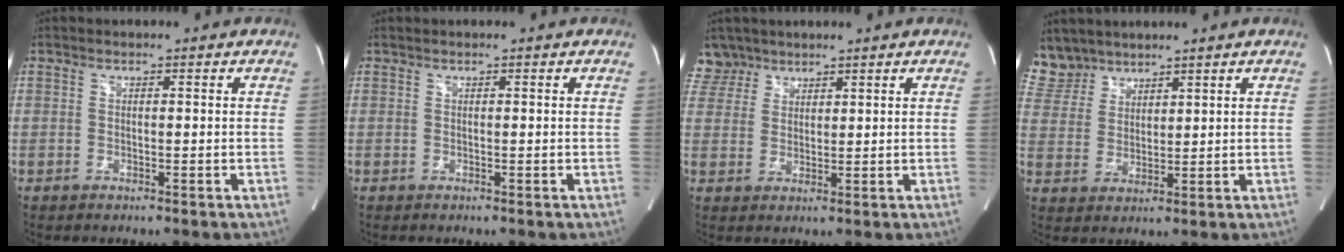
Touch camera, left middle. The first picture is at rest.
{"total": 0.0}
{"total": 4.4, "force": [3.7, 2.3, -0.5], "torque": [0.013, 0.006, 0.075]}
{"total": 6.7, "force": [6.0, 2.8, -0.1], "torque": [-0.003, 0.009, 0.134]}